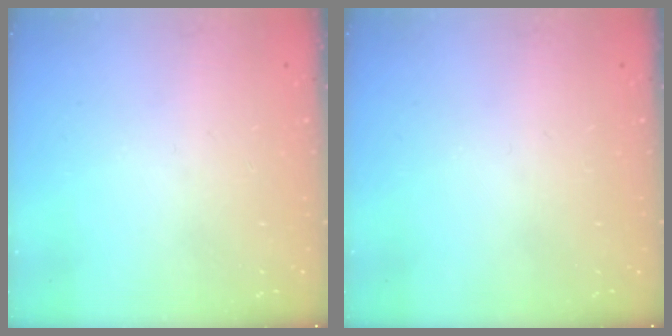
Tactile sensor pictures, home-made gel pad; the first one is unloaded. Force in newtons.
{"total": 0.0}